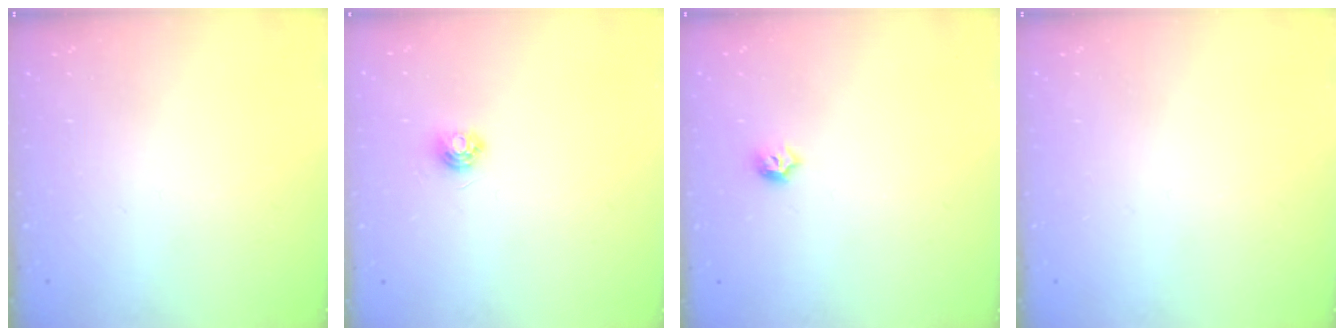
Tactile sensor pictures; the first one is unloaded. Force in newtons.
{"total": 4.7, "press": 4.7, "slide": 0.5}
{"total": 4.9, "press": 4.8, "slide": 0.9}
{"total": 0.0}